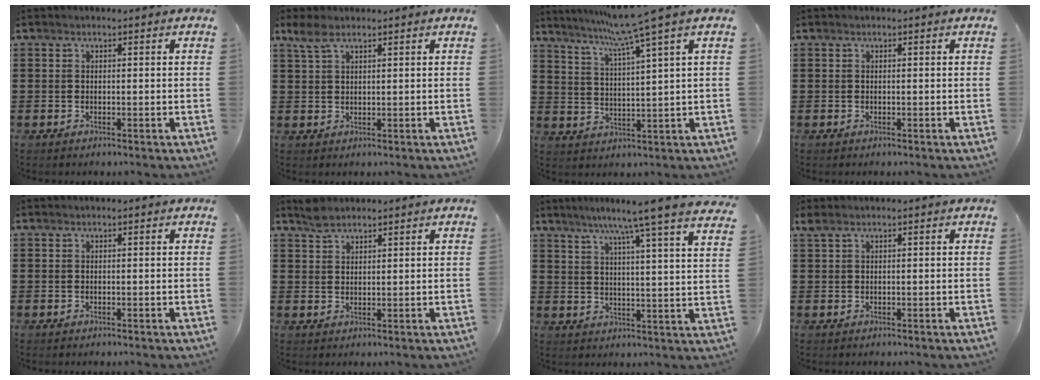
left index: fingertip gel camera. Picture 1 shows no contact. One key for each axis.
{"total": 2.9, "fx": 1.8, "fy": 1.1, "fz": 2.1, "tx": -0.046, "ty": 0.004, "tz": 0.033}
{"total": 7.7, "fx": 5.5, "fy": -1.7, "fz": 5.1, "tx": -0.115, "ty": -0.024, "tz": 0.090}
{"total": 0.0}
{"total": 0.0}
{"total": 2.5, "fx": 2.2, "fy": 0.8, "fz": 0.7, "tx": -0.018, "ty": 0.002, "tz": 0.043}
{"total": 7.7, "fx": 6.4, "fy": -1.5, "fz": 4.0, "tx": -0.094, "ty": -0.040, "tz": 0.099}
{"total": 0.7, "fx": 0.3, "fy": 0.2, "fz": 0.6, "tx": -0.014, "ty": 0.001, "tz": 0.006}